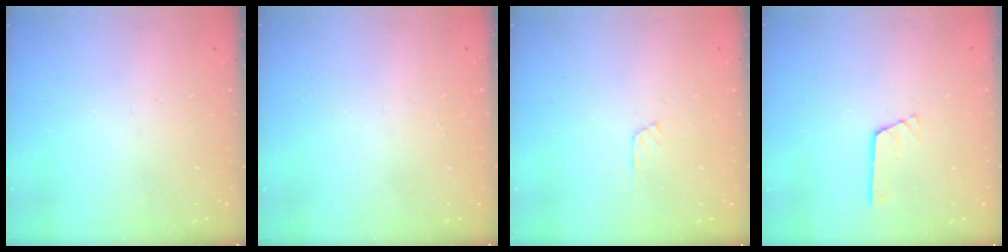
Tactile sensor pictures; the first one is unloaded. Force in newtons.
{"total": 0.0}
{"total": 6.5, "press": 6.4, "slide": 0.7}
{"total": 3.2, "press": 3.2, "slide": 0.2}